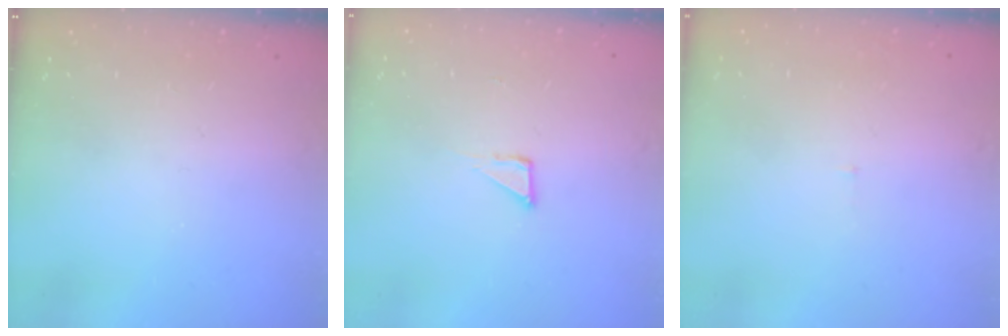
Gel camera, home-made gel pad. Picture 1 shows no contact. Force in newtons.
{"total": 2.8, "press": 2.8, "slide": 0.2}
{"total": 3.0, "press": 3.0, "slide": 0.2}